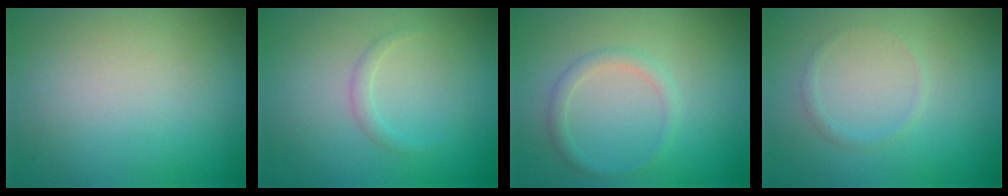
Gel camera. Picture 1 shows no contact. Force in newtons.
{"total": 1.0, "press": 1.0, "slide": 0.1}
{"total": 1.5, "press": 1.5, "slide": 0.0}
{"total": 0.7, "press": 0.7, "slide": 0.0}